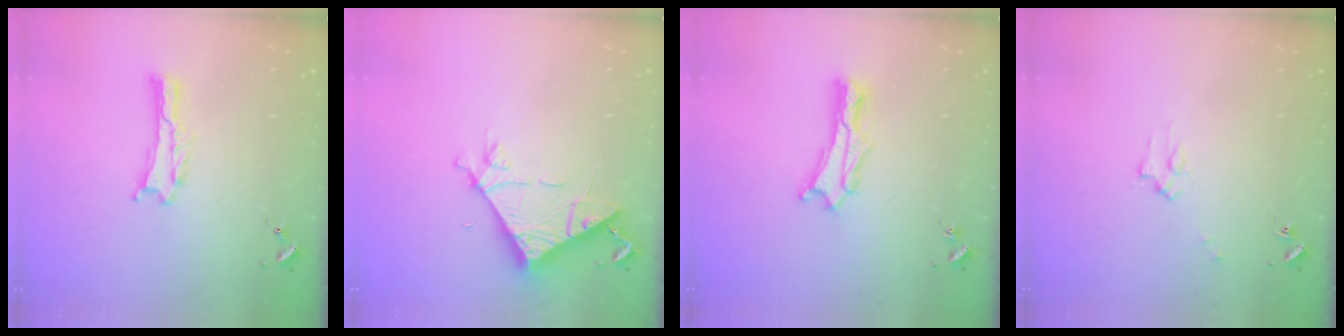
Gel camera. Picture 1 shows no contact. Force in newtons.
{"total": 7.3, "press": 7.3, "slide": 0.6}
{"total": 1.9, "press": 1.9, "slide": 0.2}
{"total": 2.2, "press": 2.2, "slide": 0.2}